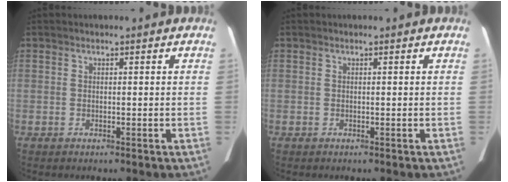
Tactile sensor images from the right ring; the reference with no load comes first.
{"total": 0.0}